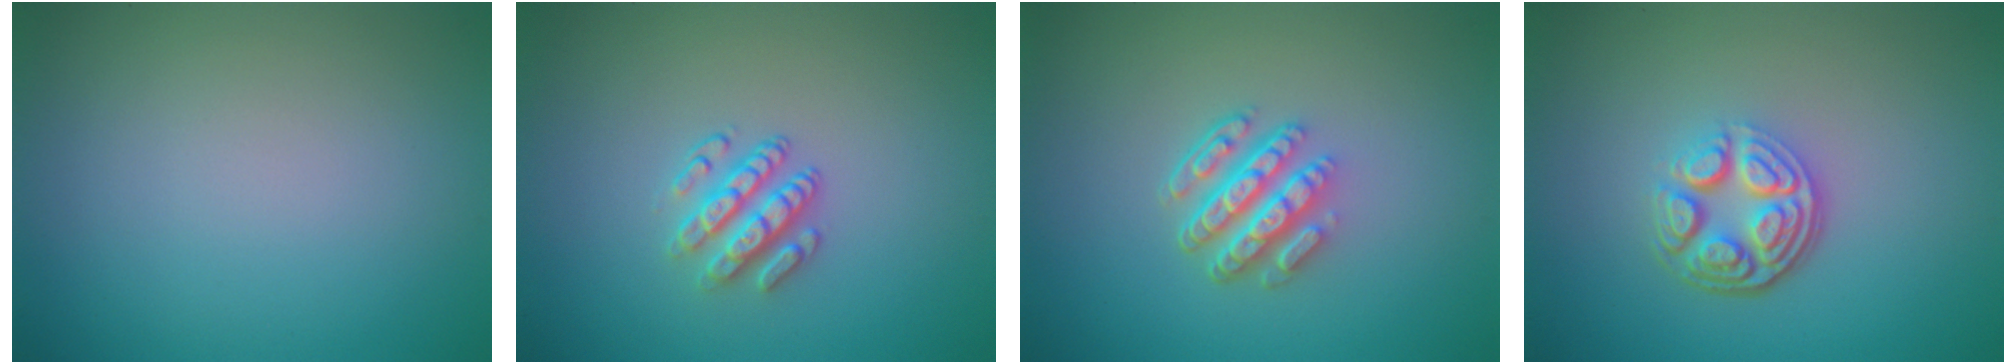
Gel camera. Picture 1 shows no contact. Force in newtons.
{"total": 3.0, "press": 2.4, "slide": 1.6}
{"total": 4.9, "press": 3.6, "slide": 3.3}
{"total": 4.6, "press": 3.3, "slide": 3.2}